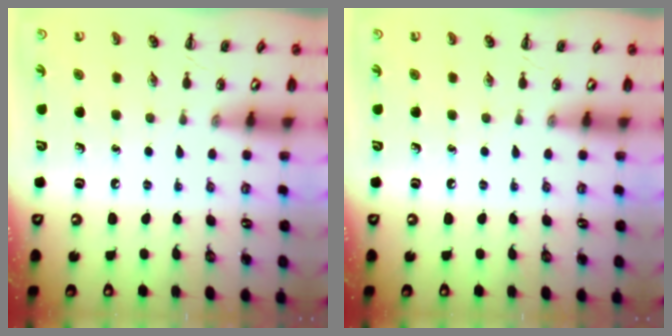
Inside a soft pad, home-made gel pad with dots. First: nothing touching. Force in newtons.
{"total": 0.0}